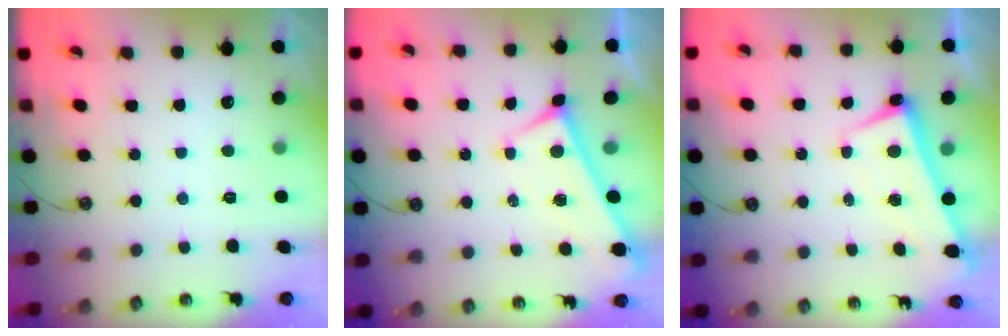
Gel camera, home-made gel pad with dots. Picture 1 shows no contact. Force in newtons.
{"total": 0.0}
{"total": 2.4, "press": 2.3, "slide": 0.7}